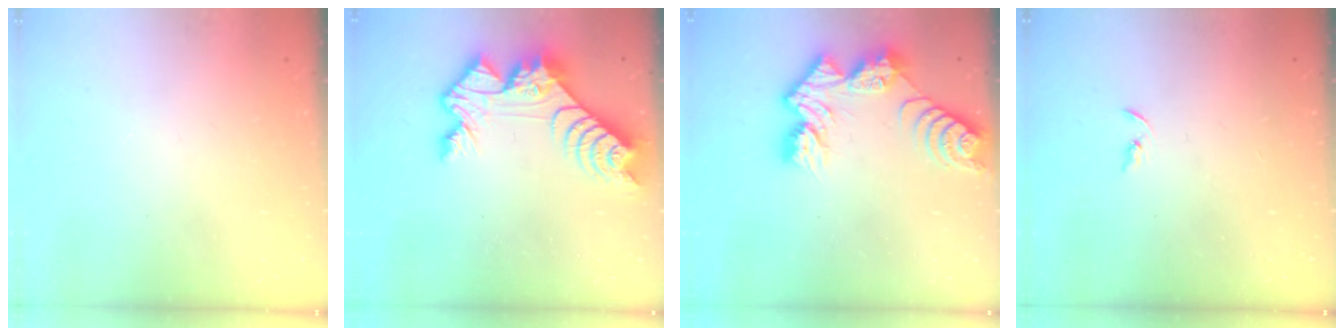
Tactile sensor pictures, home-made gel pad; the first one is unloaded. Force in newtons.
{"total": 11.8, "press": 11.7, "slide": 0.8}
{"total": 11.0, "press": 11.0, "slide": 0.8}
{"total": 2.4, "press": 2.3, "slide": 0.2}